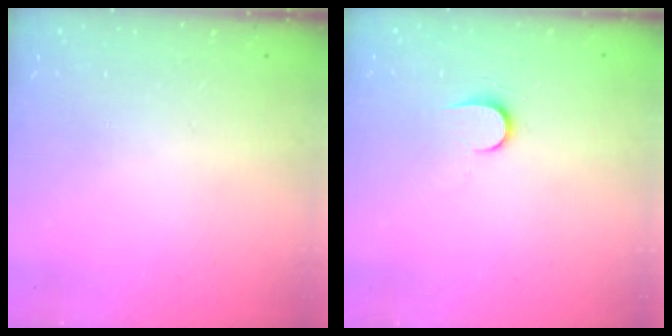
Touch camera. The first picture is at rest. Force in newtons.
{"total": 6.9, "press": 6.9, "slide": 0.8}